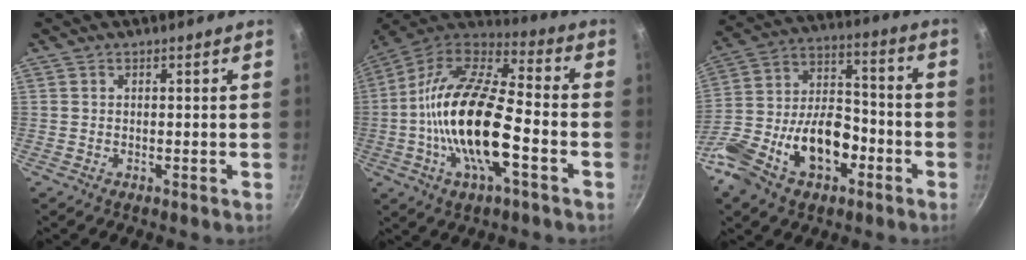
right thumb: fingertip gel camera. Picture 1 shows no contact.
{"total": 22.5, "force": [-5.0, 8.9, 20.1], "torque": [-0.375, 0.033, -0.113]}
{"total": 19.8, "force": [-7.6, 12.0, 13.8], "torque": [-0.229, 0.059, -0.142]}